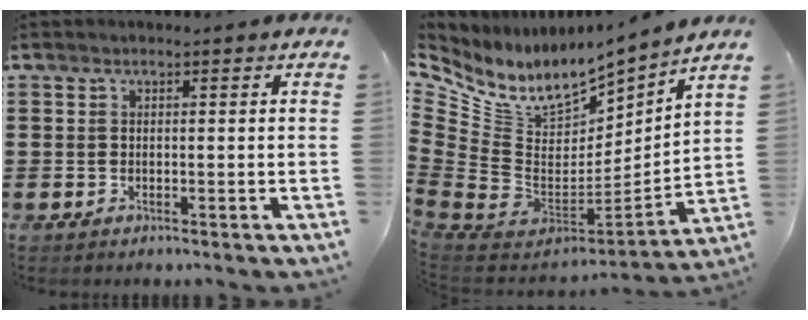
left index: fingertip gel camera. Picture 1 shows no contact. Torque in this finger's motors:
{"motor_torque": [0.76, -0.10, 0.08, 0.03]}